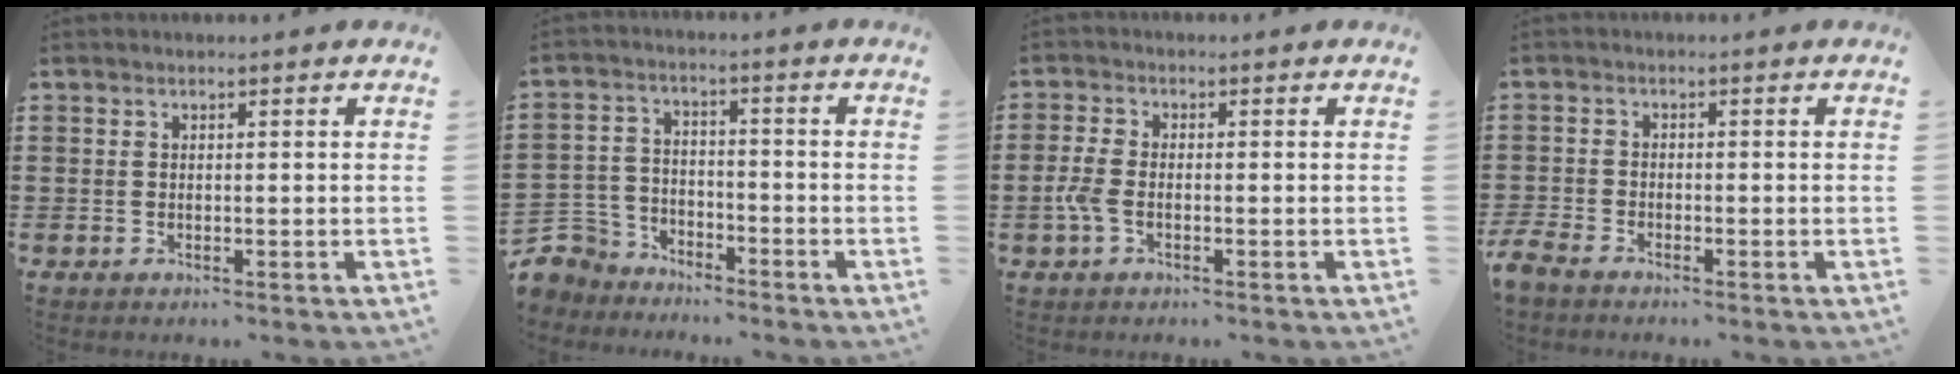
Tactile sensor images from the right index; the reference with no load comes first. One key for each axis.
{"total": 6.1, "fx": -5.4, "fy": 2.8, "fz": 0.3, "tx": -0.035, "ty": 0.010, "tz": -0.114}
{"total": 3.3, "fx": -1.2, "fy": 1.5, "fz": 2.7, "tx": -0.082, "ty": -0.011, "tz": -0.031}
{"total": 2.3, "fx": -2.3, "fy": 0.3, "fz": 0.3, "tx": -0.022, "ty": -0.004, "tz": -0.052}